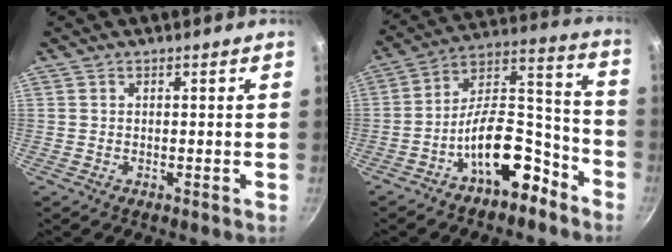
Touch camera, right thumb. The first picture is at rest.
{"total": 15.3, "force": [-8.5, 7.6, 10.2], "torque": [-0.114, 0.107, -0.136]}